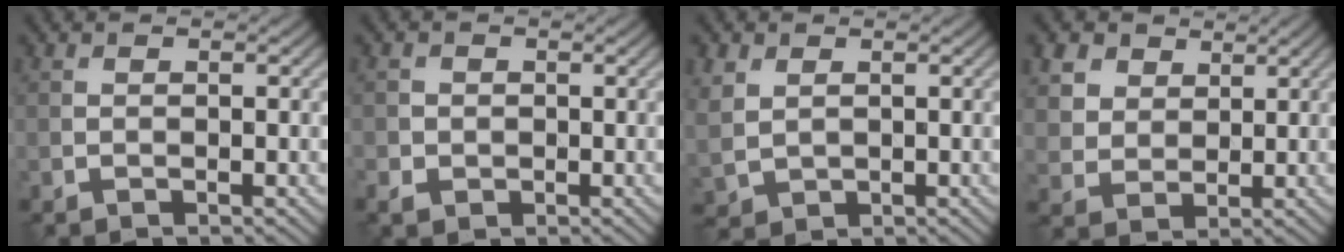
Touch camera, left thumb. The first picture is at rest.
{"total": 2.2, "force": [-0.5, 2.1, 0.5], "torque": [-0.011, -0.004, -0.009]}
{"total": 3.5, "force": [1.3, 2.6, 1.8], "torque": [-0.063, -0.001, 0.032]}
{"total": 6.2, "force": [3.7, 4.3, 2.5], "torque": [-0.096, -0.006, 0.082]}